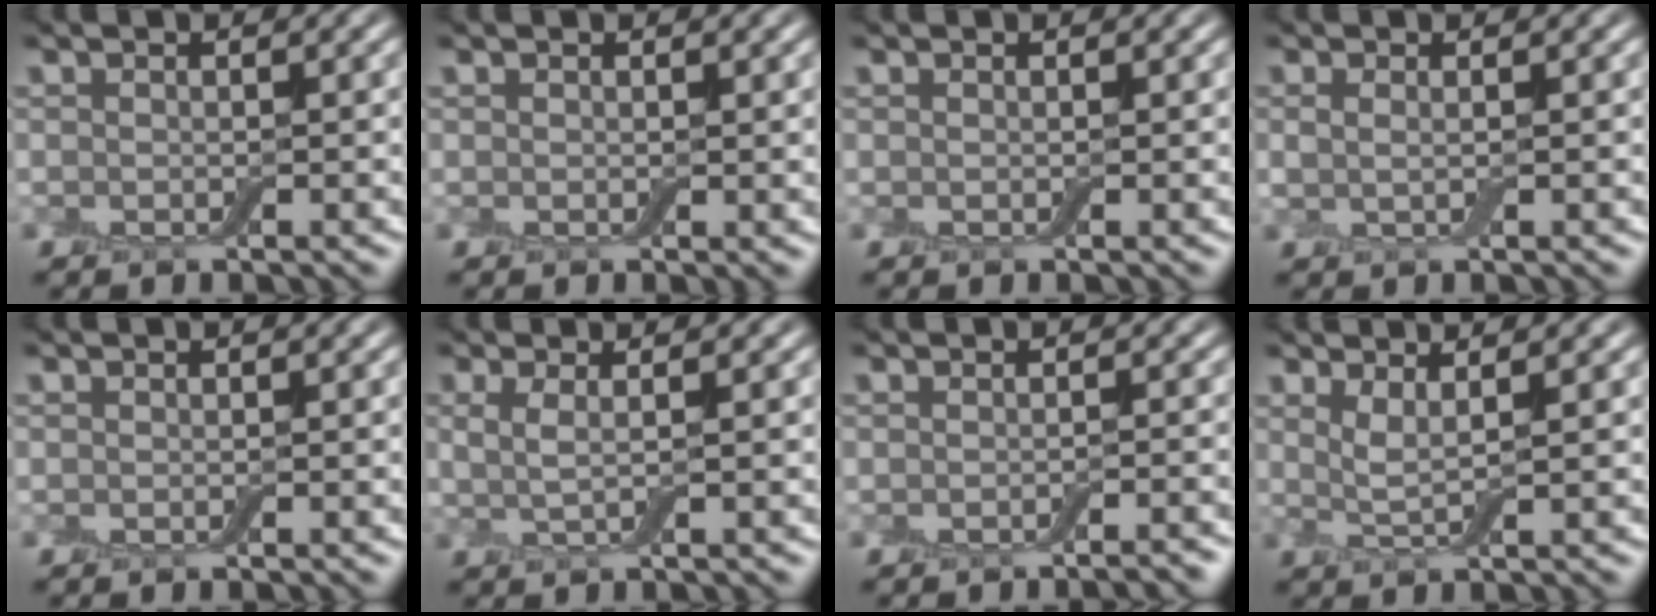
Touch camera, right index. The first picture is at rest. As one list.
[{"total": 0.5, "force": [0.4, 0.2, 0.3], "torque": [-0.004, 0.002, 0.007]}, {"total": 0.0}, {"total": 1.1, "force": [0.5, 0.4, 0.9], "torque": [-0.022, -0.006, 0.010]}, {"total": 0.0}, {"total": 2.1, "force": [0.6, 0.8, 1.8], "torque": [-0.032, -0.005, 0.007]}, {"total": 1.4, "force": [-1.1, 0.2, 0.8], "torque": [-0.003, 0.000, -0.018]}, {"total": 2.3, "force": [1.2, 0.5, 1.9], "torque": [-0.034, -0.005, 0.022]}]